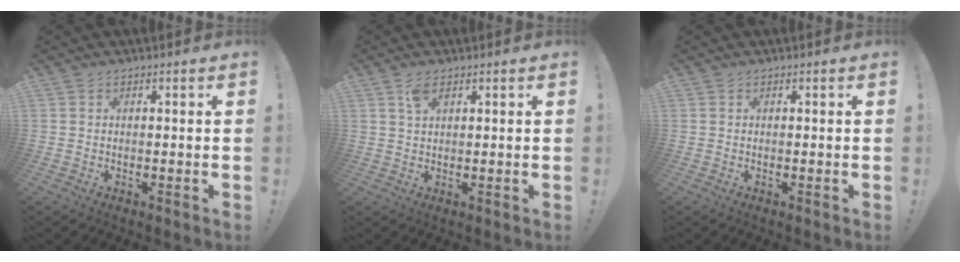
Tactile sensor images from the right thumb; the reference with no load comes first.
{"total": 3.4, "force": [1.8, 1.6, 2.4], "torque": [-0.042, -0.002, 0.031]}
{"total": 0.0}